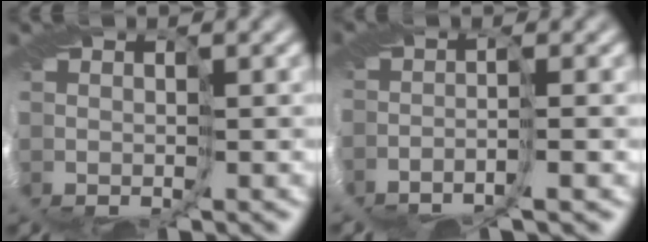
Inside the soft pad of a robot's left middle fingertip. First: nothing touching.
{"total": 2.0, "force": [-1.7, -0.4, 0.9], "torque": [-0.015, 0.000, -0.036]}